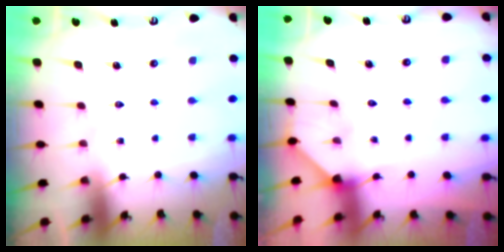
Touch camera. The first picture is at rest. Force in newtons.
{"total": 2.0, "press": 2.0, "slide": 0.3}